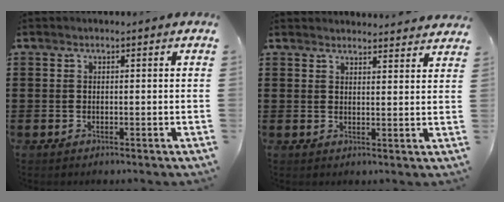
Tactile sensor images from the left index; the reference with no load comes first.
{"total": 2.8, "force": [2.8, -0.1, 0.2], "torque": [-0.003, -0.013, 0.052]}